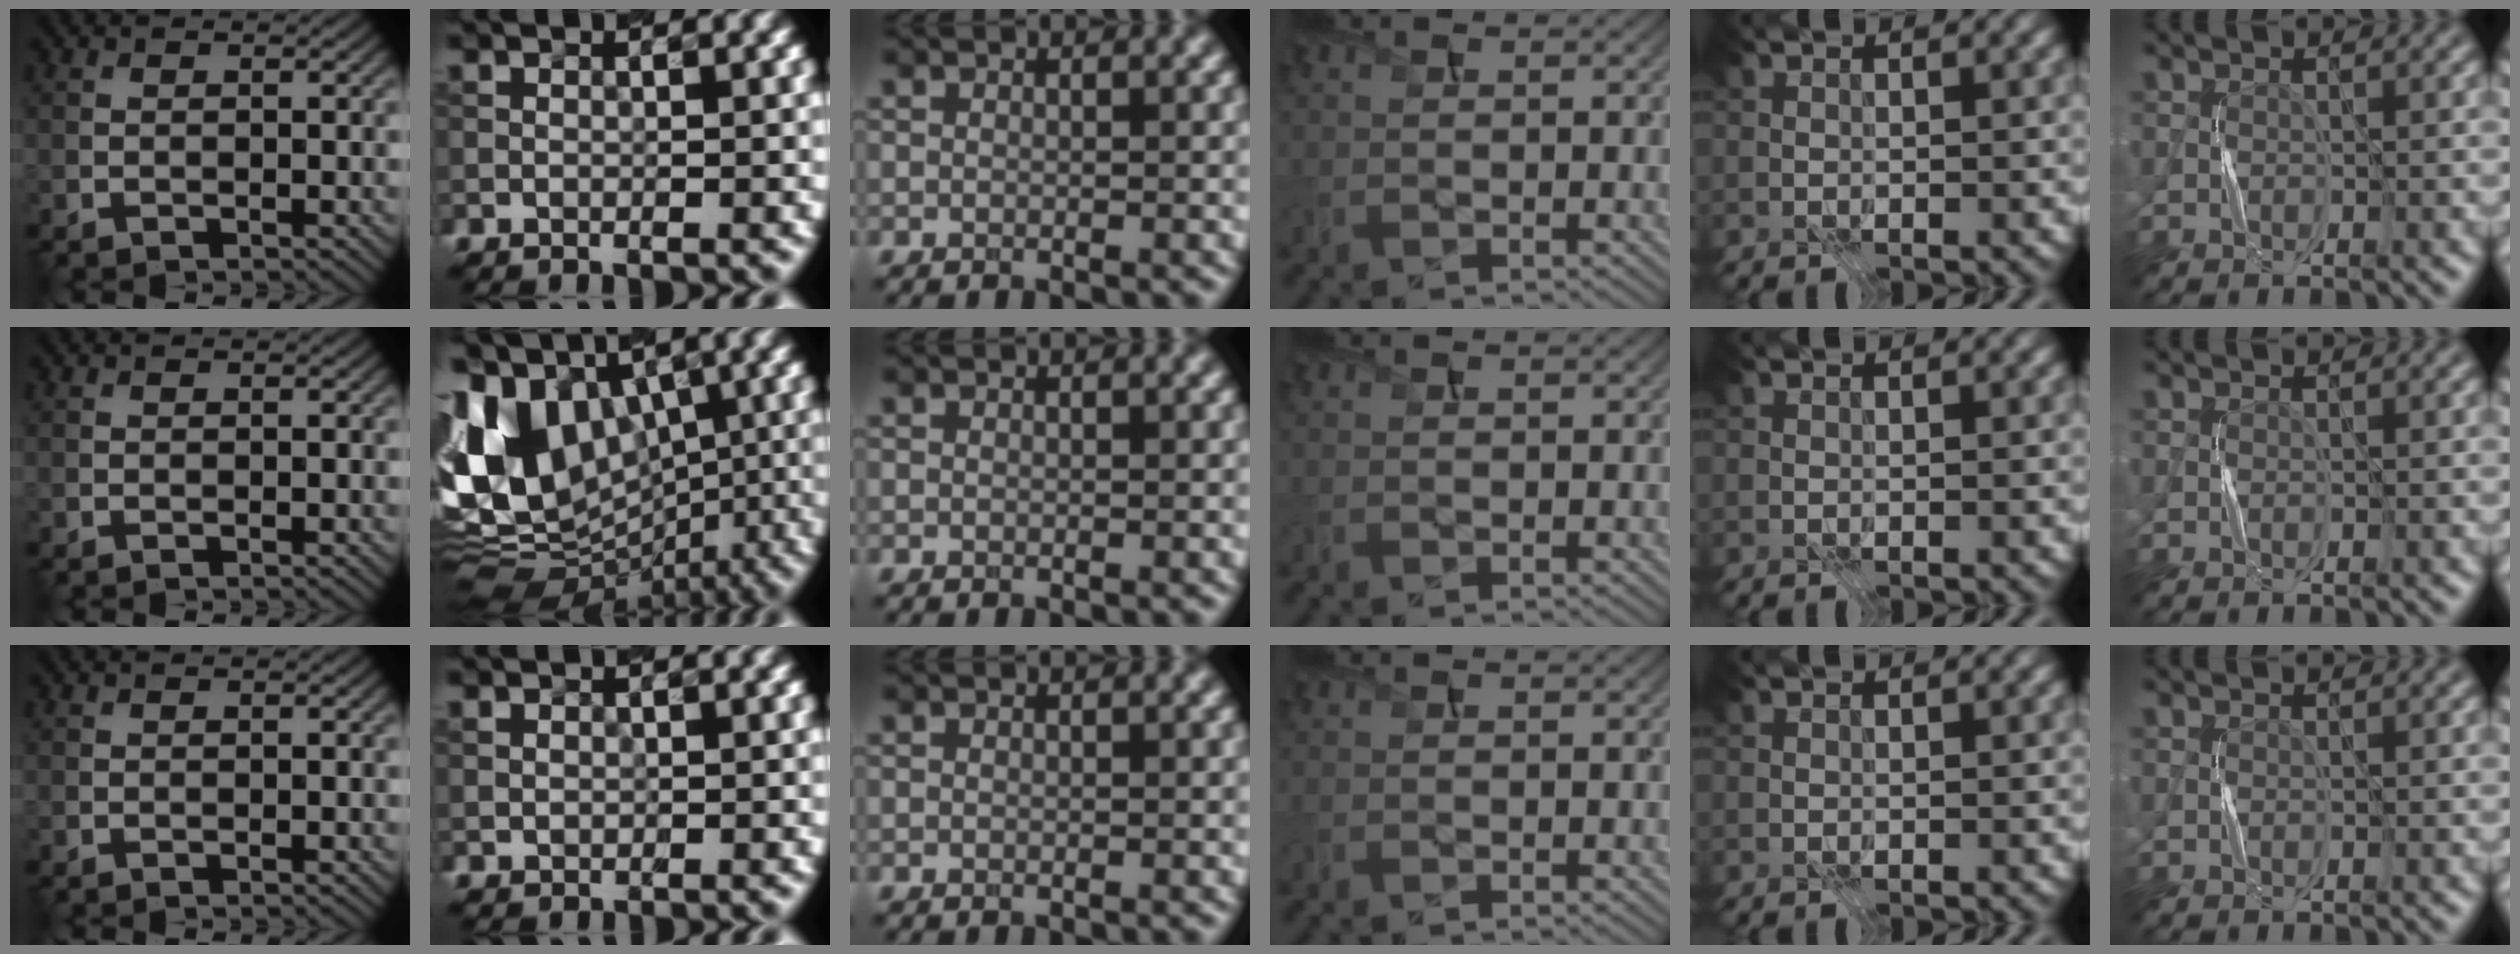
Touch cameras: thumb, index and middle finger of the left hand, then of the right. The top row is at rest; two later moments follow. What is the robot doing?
{"motion": "press", "object": "calculator"}